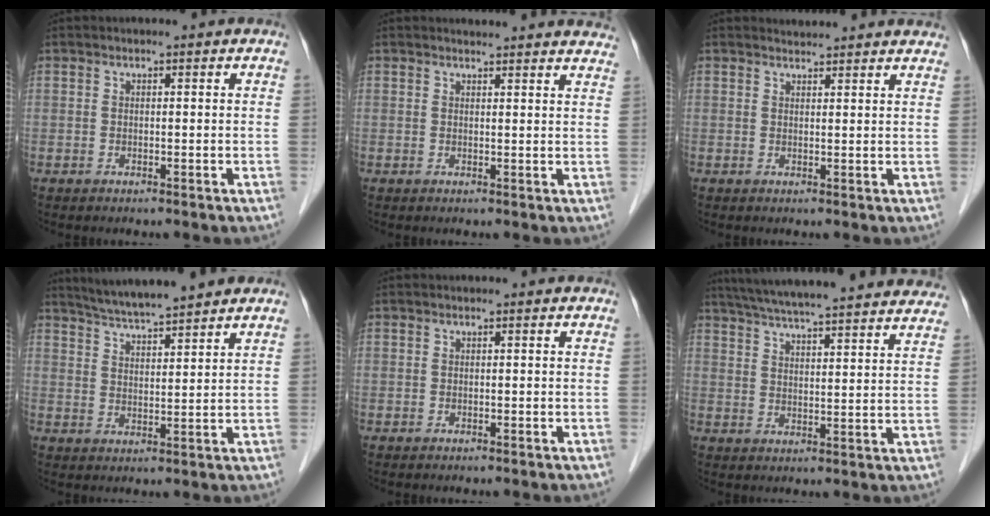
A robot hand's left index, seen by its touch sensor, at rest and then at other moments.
{"total": 10.2, "force": [9.9, 1.1, 1.8], "torque": [-0.001, -0.006, 0.087]}
{"total": 5.0, "force": [4.9, 0.5, 0.4], "torque": [-0.007, 0.013, 0.047]}
{"total": 10.0, "force": [9.1, 0.2, 4.3], "torque": [-0.078, 0.023, 0.145]}
{"total": 0.0}
{"total": 29.8, "force": [26.9, 2.7, 12.6], "torque": [-0.208, -0.014, 0.343]}